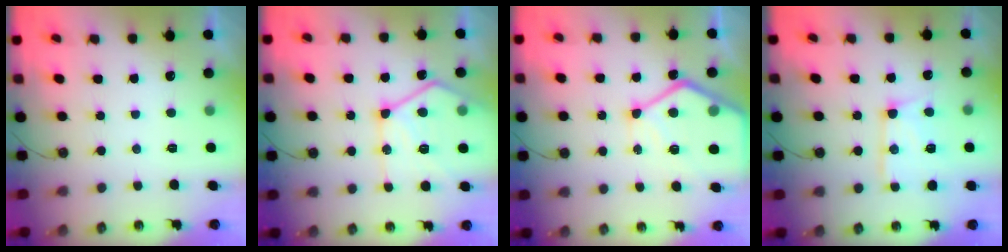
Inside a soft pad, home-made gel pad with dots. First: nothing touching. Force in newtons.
{"total": 17.9, "press": 17.8, "slide": 2.0}
{"total": 14.3, "press": 14.3, "slide": 0.9}
{"total": 14.0, "press": 14.0, "slide": 1.4}